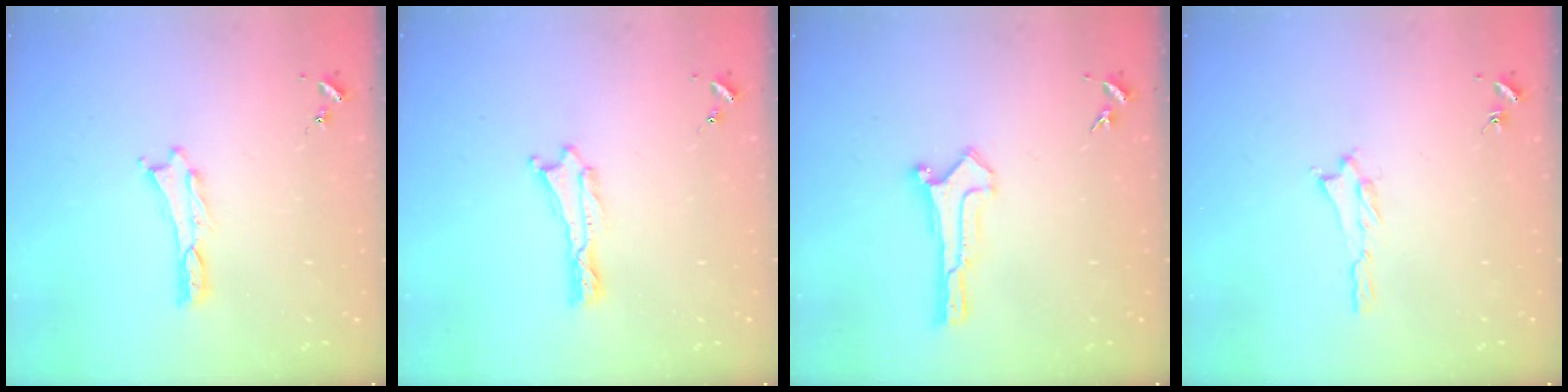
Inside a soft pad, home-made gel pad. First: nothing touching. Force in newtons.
{"total": 0.0}
{"total": 0.0}
{"total": 1.2, "press": 1.2, "slide": 0.3}